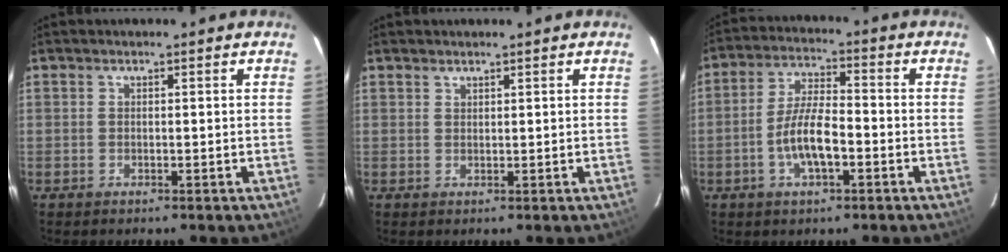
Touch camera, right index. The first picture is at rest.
{"total": 0.8, "force": [0.7, 0.4, 0.0], "torque": [-0.001, 0.001, 0.013]}
{"total": 8.2, "force": [-2.8, 2.7, 7.2], "torque": [-0.145, 0.007, -0.050]}